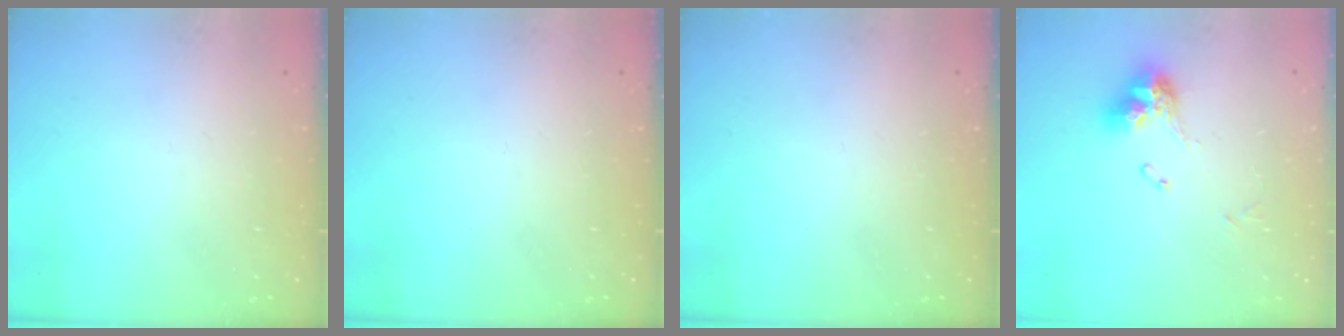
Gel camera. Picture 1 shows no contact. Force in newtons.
{"total": 0.0}
{"total": 0.0}
{"total": 10.2, "press": 10.1, "slide": 1.0}